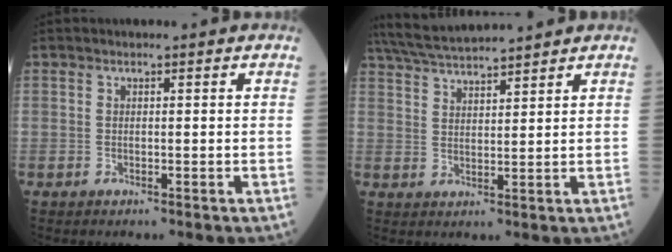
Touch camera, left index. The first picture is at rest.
{"total": 8.4, "force": [7.9, -0.5, 2.9], "torque": [-0.062, 0.028, 0.144]}